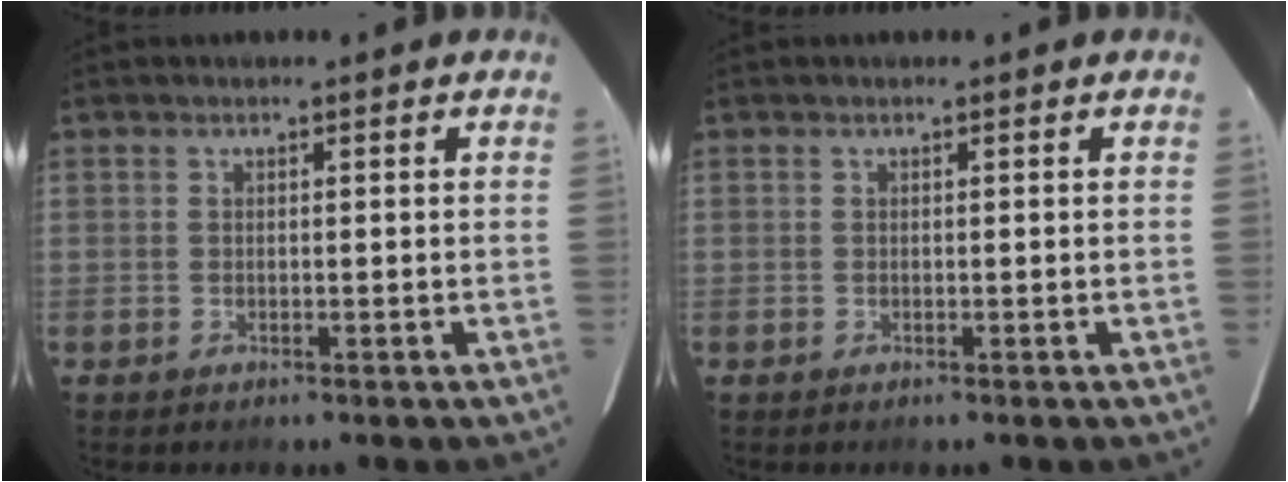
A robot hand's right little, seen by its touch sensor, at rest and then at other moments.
{"total": 0.0}